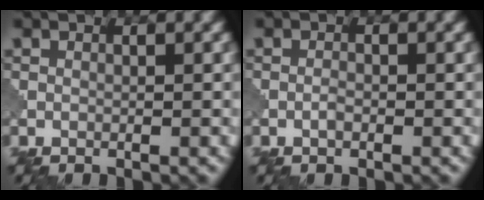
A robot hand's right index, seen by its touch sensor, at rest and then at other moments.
{"total": 0.8, "force": [-0.4, 0.3, 0.6], "torque": [-0.013, 0.001, -0.009]}